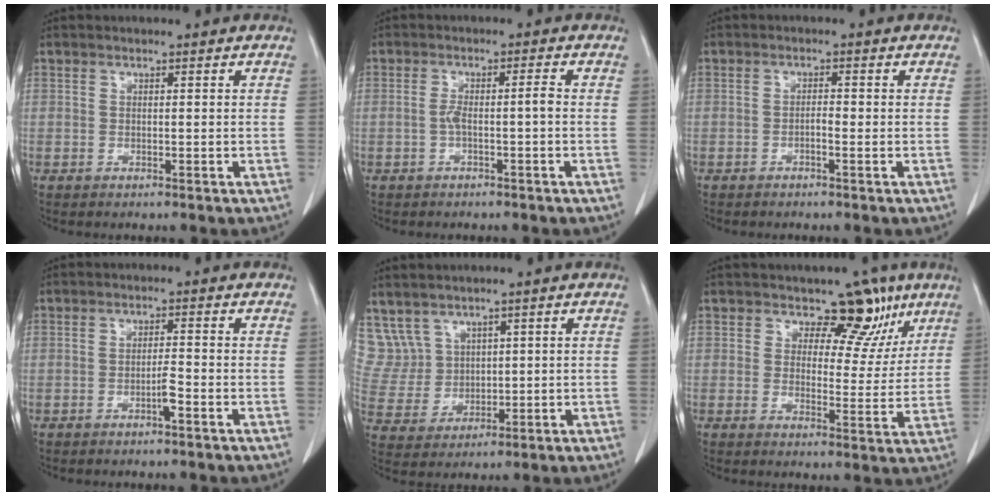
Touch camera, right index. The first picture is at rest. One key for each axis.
{"total": 2.9, "fx": -0.8, "fy": 0.2, "fz": 2.8, "tx": -0.052, "ty": 0.009, "tz": -0.011}
{"total": 1.4, "fx": -0.6, "fy": 0.2, "fz": 1.2, "tx": -0.021, "ty": 0.003, "tz": -0.012}
{"total": 2.1, "fx": -1.1, "fy": 0.0, "fz": 1.7, "tx": -0.031, "ty": 0.000, "tz": -0.022}
{"total": 8.9, "fx": 4.9, "fy": 7.3, "fz": 1.2, "tx": -0.052, "ty": 0.039, "tz": 0.124}
{"total": 7.7, "fx": 5.3, "fy": 4.6, "fz": 3.0, "tx": -0.019, "ty": -0.011, "tz": 0.060}